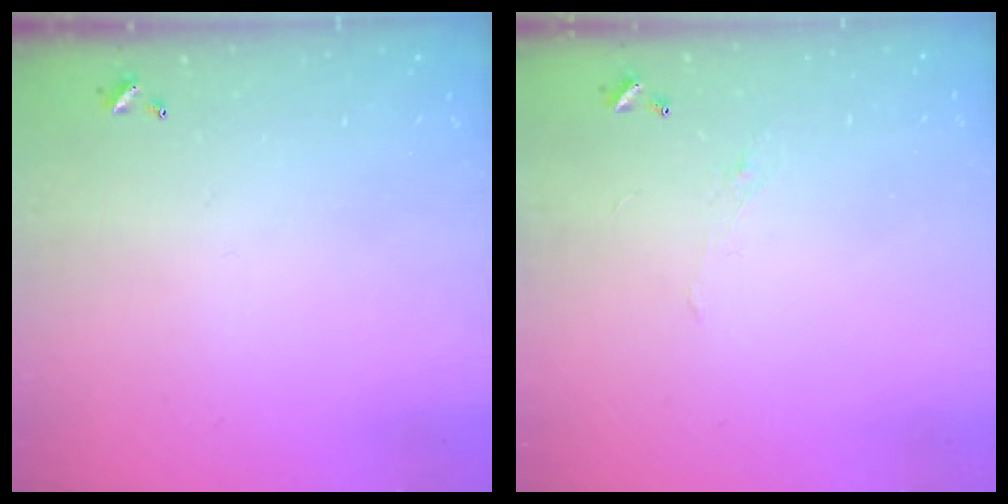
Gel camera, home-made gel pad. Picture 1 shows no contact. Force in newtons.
{"total": 0.8, "press": 0.5, "slide": 0.6}